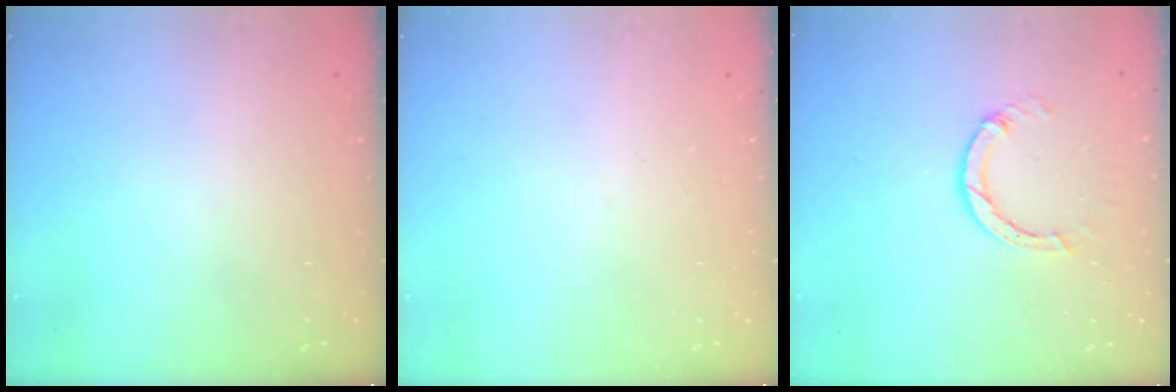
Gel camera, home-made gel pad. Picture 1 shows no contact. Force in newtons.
{"total": 0.0}
{"total": 4.4, "press": 4.4, "slide": 0.5}